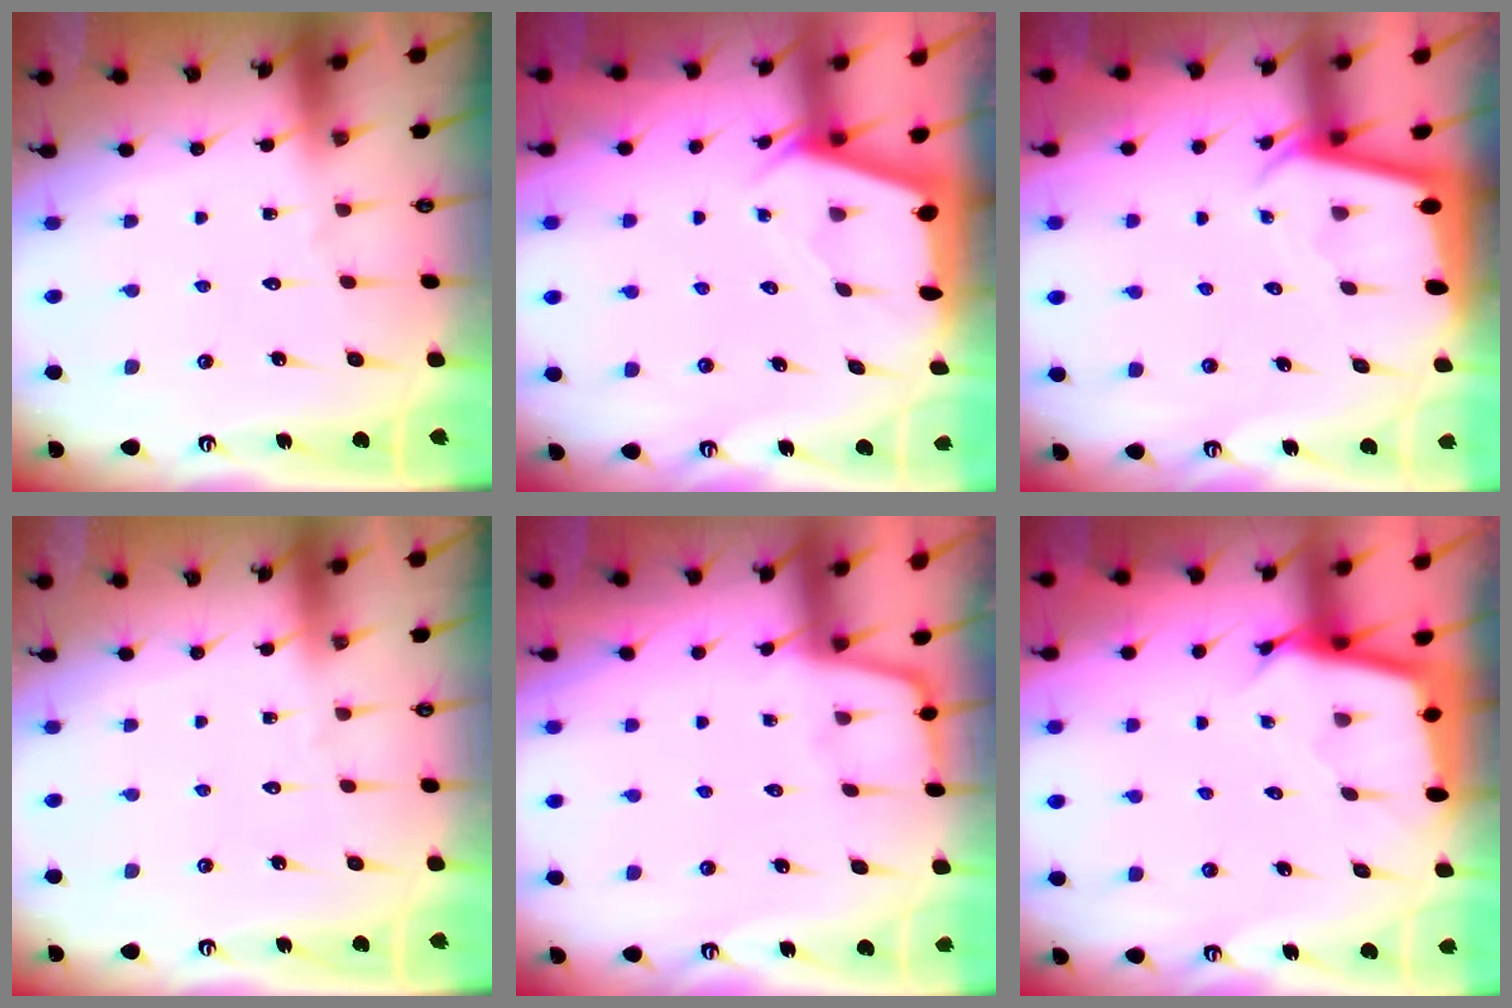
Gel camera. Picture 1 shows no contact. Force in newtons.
{"total": 2.5, "press": 2.5, "slide": 0.3}
{"total": 2.1, "press": 2.1, "slide": 0.1}
{"total": 0.0}
{"total": 1.4, "press": 1.3, "slide": 0.3}
{"total": 2.5, "press": 2.5, "slide": 0.1}